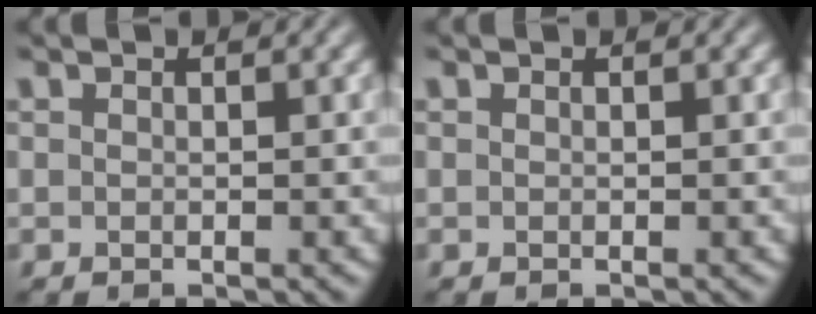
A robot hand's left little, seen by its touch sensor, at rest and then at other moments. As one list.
[{"total": 0.0}]